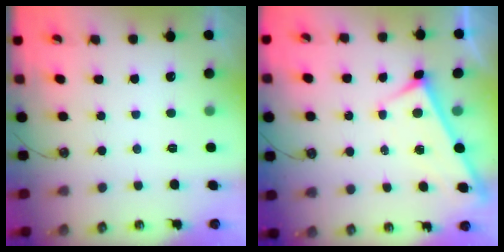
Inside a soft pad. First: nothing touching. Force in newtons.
{"total": 3.1, "press": 3.1, "slide": 0.3}